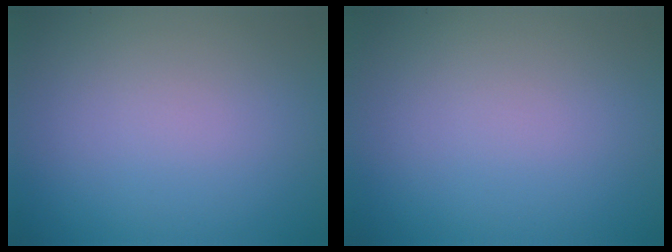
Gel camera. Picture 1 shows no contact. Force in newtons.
{"total": 0.0}